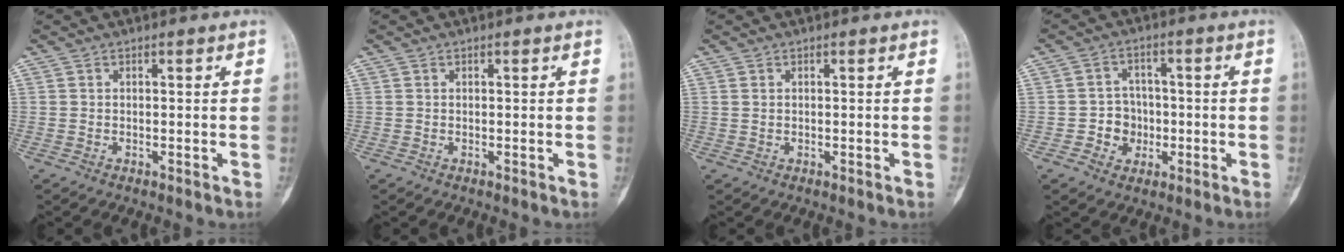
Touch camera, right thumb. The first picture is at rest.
{"total": 0.0}
{"total": 0.7, "force": [0.3, 0.5, 0.4], "torque": [-0.006, 0.001, 0.007]}
{"total": 5.6, "force": [-1.2, 5.2, 1.7], "torque": [0.010, 0.016, -0.022]}